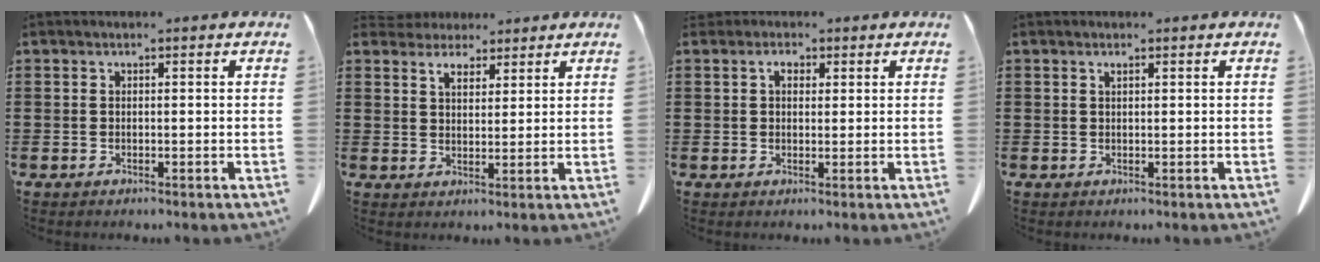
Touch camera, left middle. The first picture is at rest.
{"total": 3.5, "force": [2.9, 1.7, 1.1], "torque": [-0.032, 0.004, 0.056]}
{"total": 2.1, "force": [1.1, 1.3, 1.3], "torque": [-0.022, 0.002, 0.018]}
{"total": 0.6, "force": [0.4, 0.1, 0.3], "torque": [-0.009, -0.002, 0.010]}